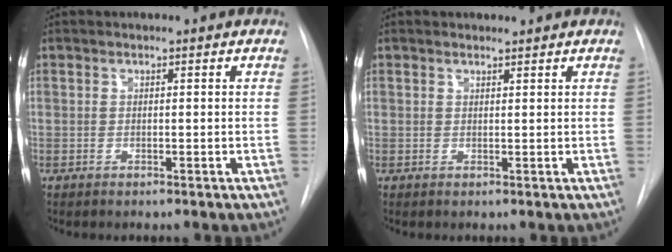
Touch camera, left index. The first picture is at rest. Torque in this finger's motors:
{"motor_torque": [0.54, -0.67, 0.02, 0.00]}